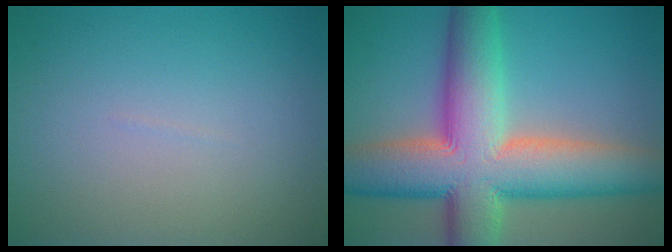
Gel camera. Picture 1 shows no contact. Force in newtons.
{"total": 13.7, "press": 13.7, "slide": 0.6}